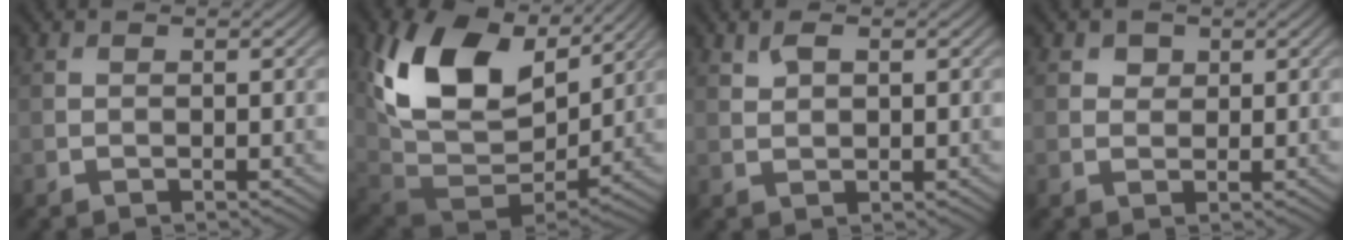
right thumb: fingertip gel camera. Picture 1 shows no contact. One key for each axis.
{"total": 18.2, "fx": 6.6, "fy": 11.8, "fz": 12.2, "tx": -0.259, "ty": 0.001, "tz": 0.144}
{"total": 2.0, "fx": 1.0, "fy": 0.9, "fz": 1.4, "tx": -0.031, "ty": 0.001, "tz": 0.022}
{"total": 1.4, "fx": 0.7, "fy": 1.1, "fz": 0.4, "tx": -0.006, "ty": -0.001, "tz": 0.010}